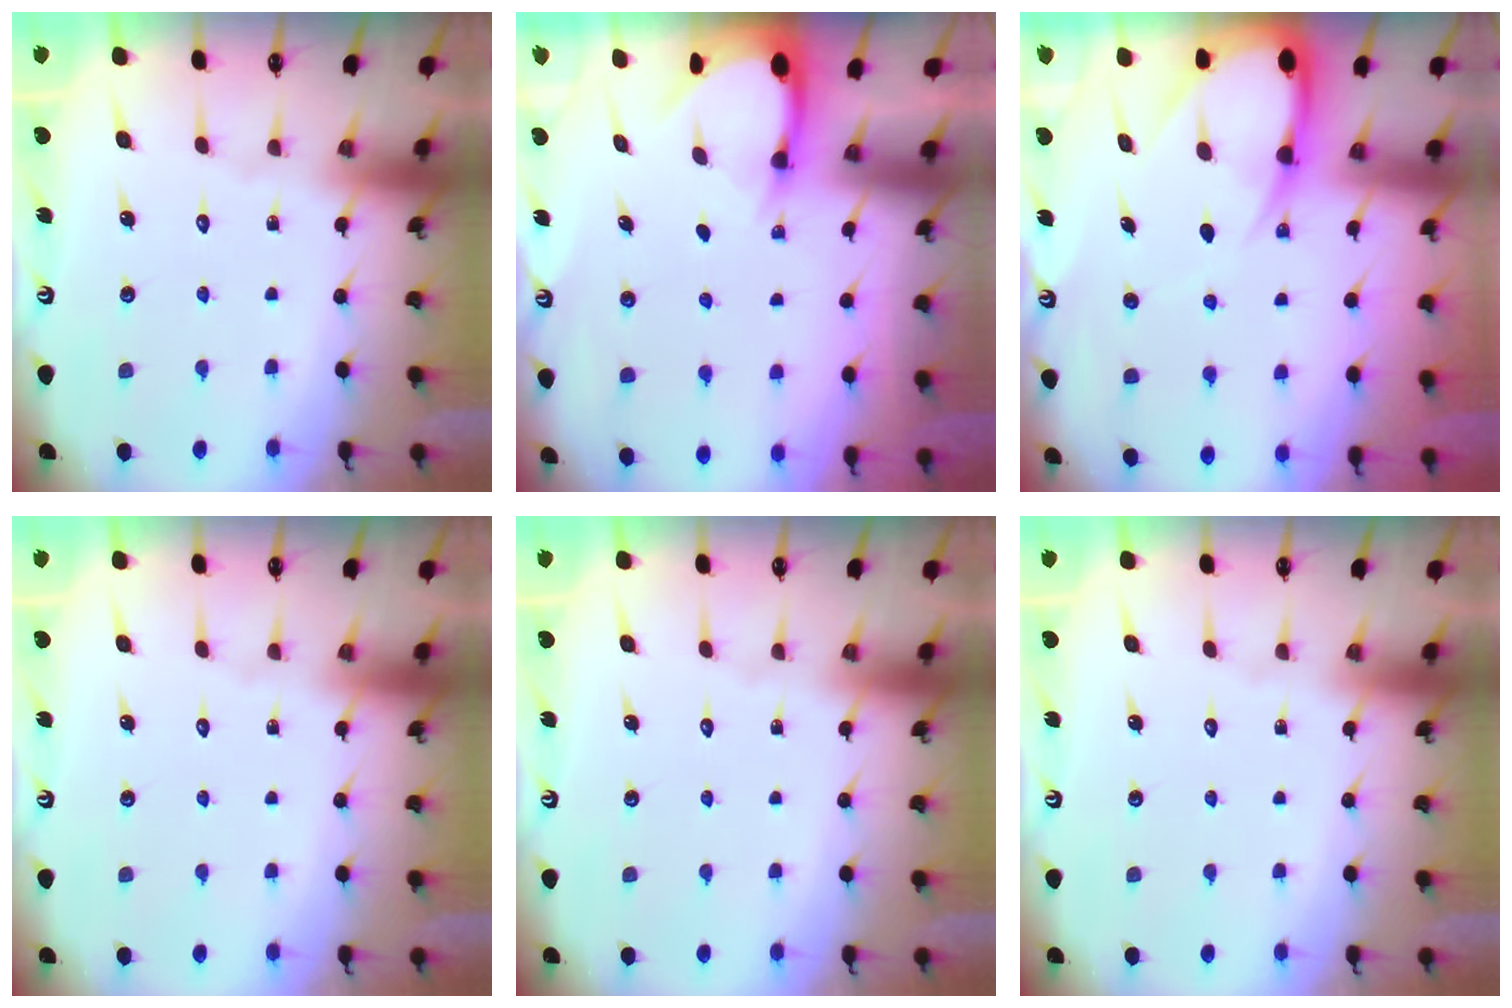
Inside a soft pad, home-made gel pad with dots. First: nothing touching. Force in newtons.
{"total": 3.7, "press": 3.7, "slide": 0.2}
{"total": 9.1, "press": 9.1, "slide": 0.9}
{"total": 0.0}
{"total": 0.0}
{"total": 0.0}